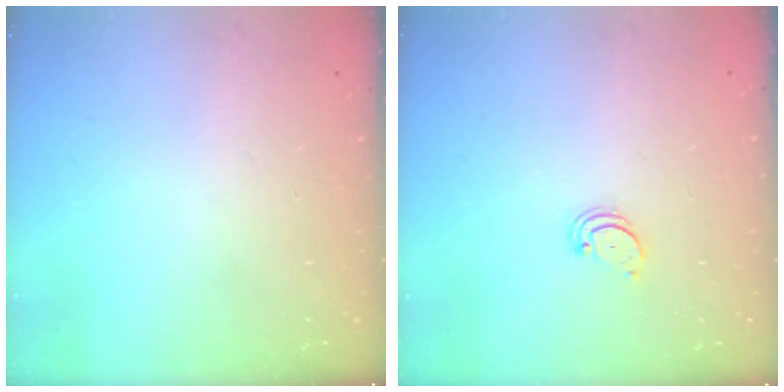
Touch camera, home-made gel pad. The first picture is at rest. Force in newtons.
{"total": 2.2, "press": 2.2, "slide": 0.2}